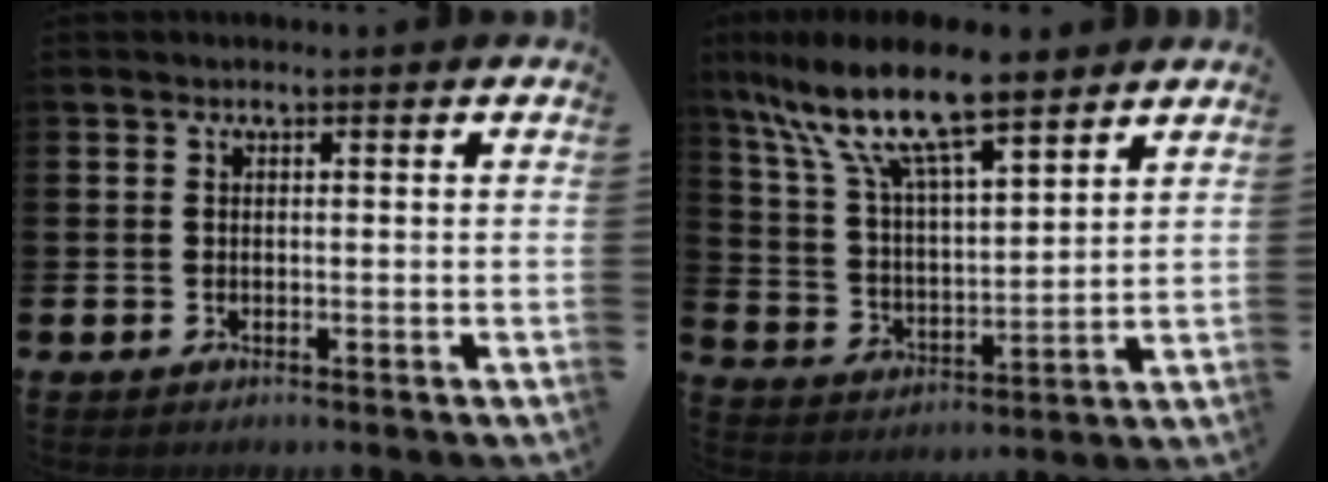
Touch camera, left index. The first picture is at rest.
{"total": 12.2, "force": [10.0, 2.7, 6.5], "torque": [-0.167, -0.040, 0.177]}